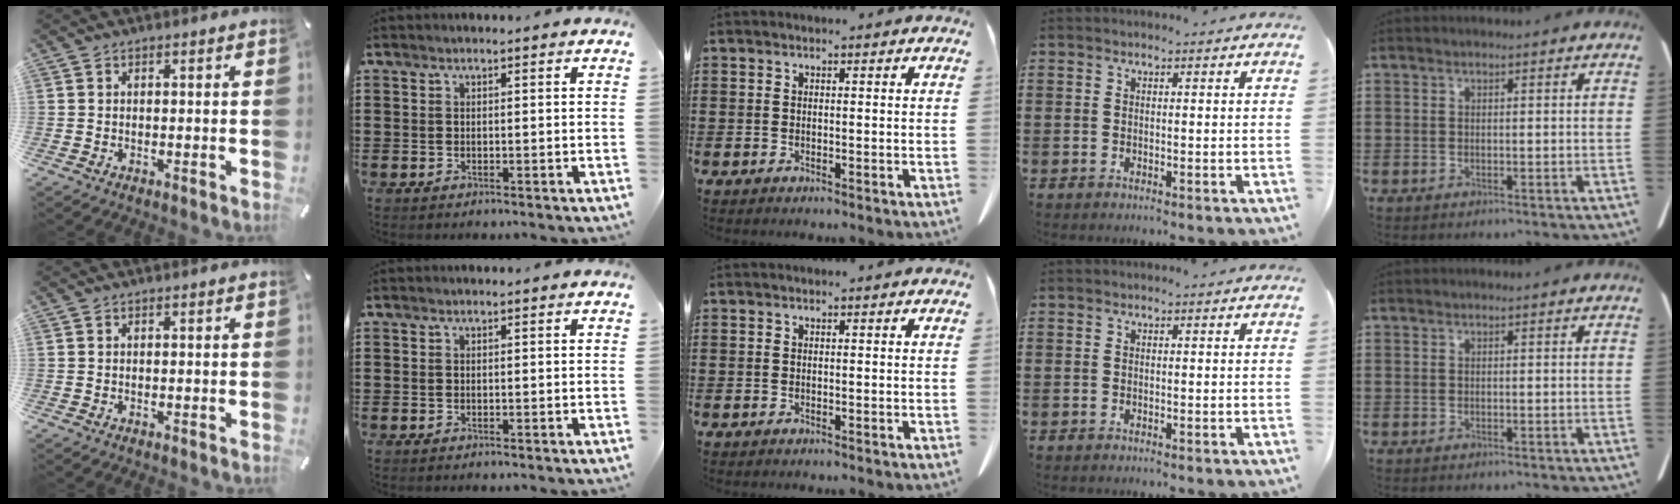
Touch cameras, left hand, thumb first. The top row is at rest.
{}